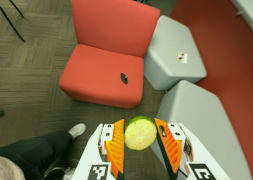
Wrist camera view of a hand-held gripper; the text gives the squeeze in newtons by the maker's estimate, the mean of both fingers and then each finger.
{"total": 8.4, "left": 8.6, "right": 8.1}